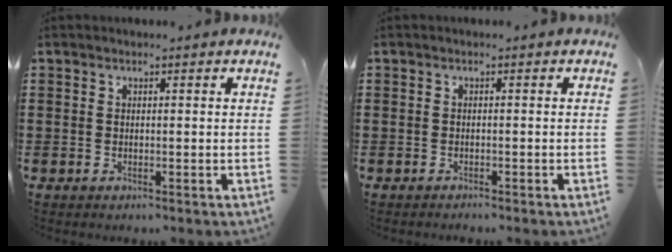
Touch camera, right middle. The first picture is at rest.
{"total": 0.7, "force": [-0.7, 0.1, 0.0], "torque": [0.000, 0.001, -0.015]}